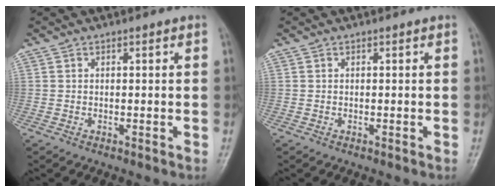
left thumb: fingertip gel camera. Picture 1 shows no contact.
{"total": 0.0}